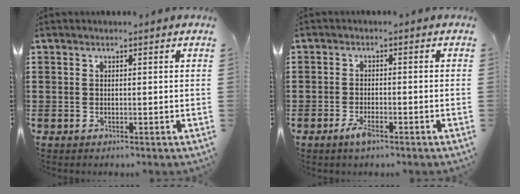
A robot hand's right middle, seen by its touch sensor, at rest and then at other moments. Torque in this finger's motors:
{"motor_torque": [1.61, 0.53, 0.04, 0.04]}